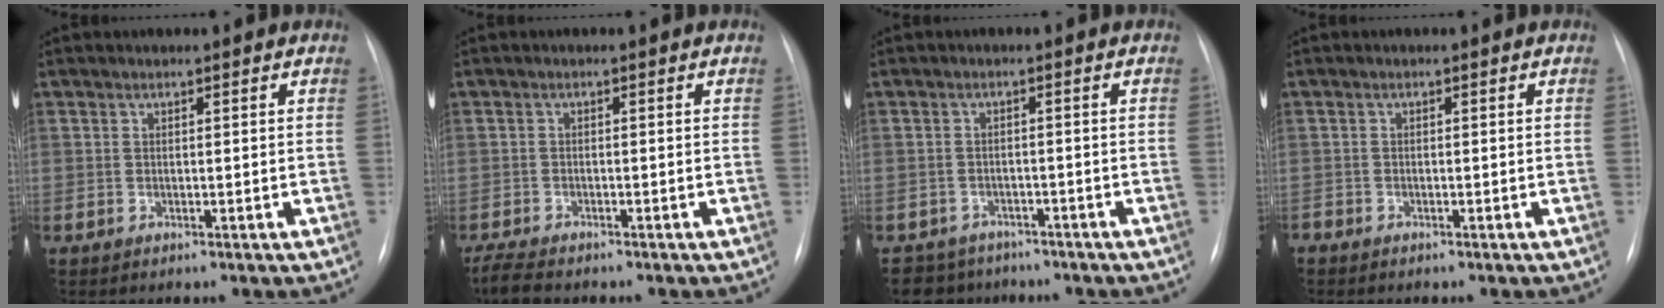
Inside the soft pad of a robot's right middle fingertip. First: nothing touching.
{"total": 4.4, "force": [-3.7, 1.0, 2.1], "torque": [-0.040, -0.013, -0.060]}
{"total": 5.4, "force": [-4.4, 3.1, -0.4], "torque": [0.012, 0.009, -0.063]}
{"total": 0.8, "force": [-0.8, 0.3, 0.0], "torque": [0.000, 0.000, -0.015]}